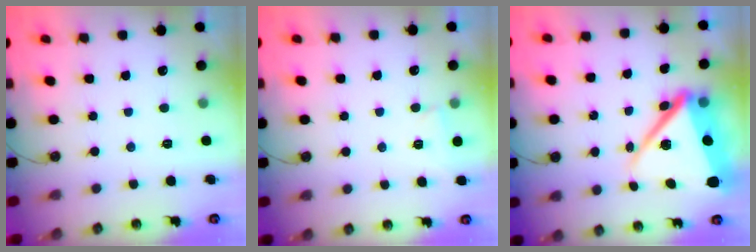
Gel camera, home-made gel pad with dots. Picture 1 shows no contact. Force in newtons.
{"total": 2.1, "press": 2.1, "slide": 0.4}
{"total": 16.9, "press": 16.8, "slide": 1.7}